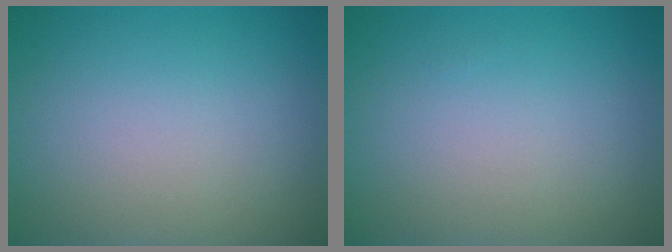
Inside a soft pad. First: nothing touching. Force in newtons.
{"total": 0.0}